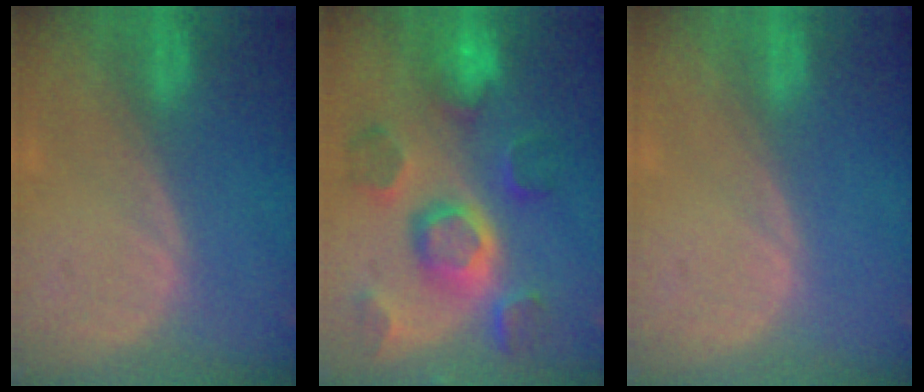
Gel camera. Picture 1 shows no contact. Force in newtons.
{"total": 11.3, "press": 10.1, "slide": 5.1}
{"total": 0.0}